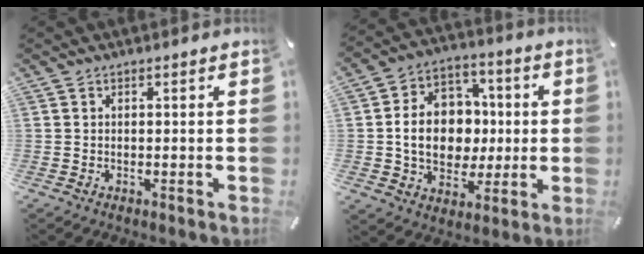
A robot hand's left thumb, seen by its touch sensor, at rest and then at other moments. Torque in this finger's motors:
{"motor_torque": [1.69, 1.84, 0.67, -0.36, 0.42]}